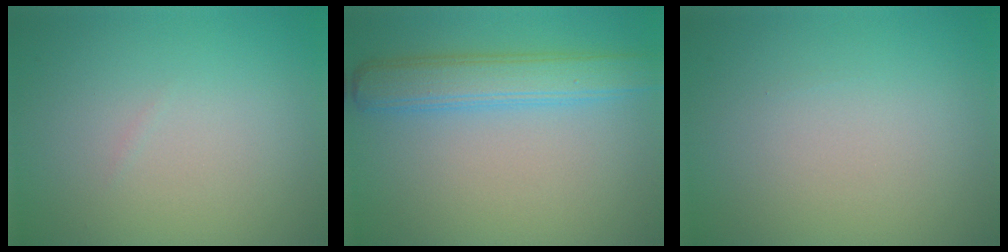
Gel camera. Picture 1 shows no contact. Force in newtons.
{"total": 4.5, "press": 4.5, "slide": 0.2}
{"total": 0.0}